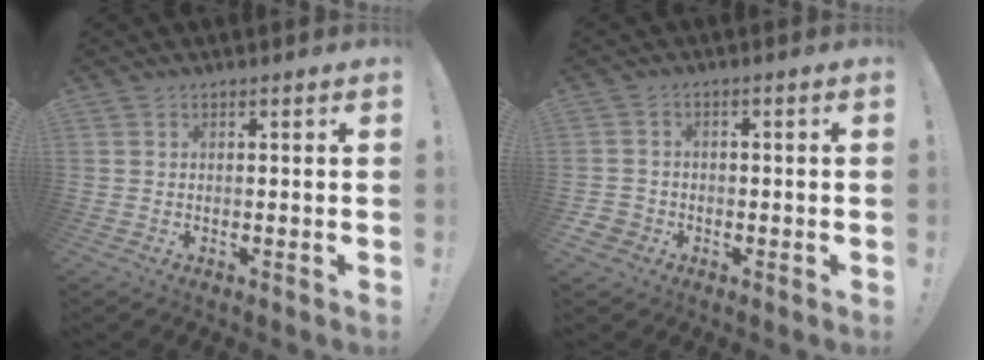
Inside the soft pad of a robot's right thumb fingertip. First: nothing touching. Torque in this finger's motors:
{"motor_torque": [0.46, -0.17, -0.18, 0.03, -0.03]}